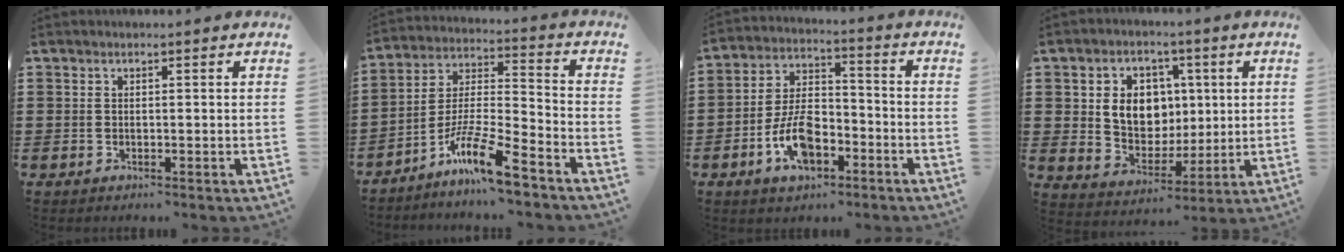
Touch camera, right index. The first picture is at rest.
{"total": 10.8, "force": [-8.3, 0.9, 6.8], "torque": [-0.127, 0.007, -0.162]}
{"total": 8.9, "force": [-3.9, 4.8, 6.4], "torque": [-0.135, 0.010, -0.074]}
{"total": 8.0, "force": [1.5, 6.7, 4.2], "torque": [-0.092, 0.017, 0.025]}